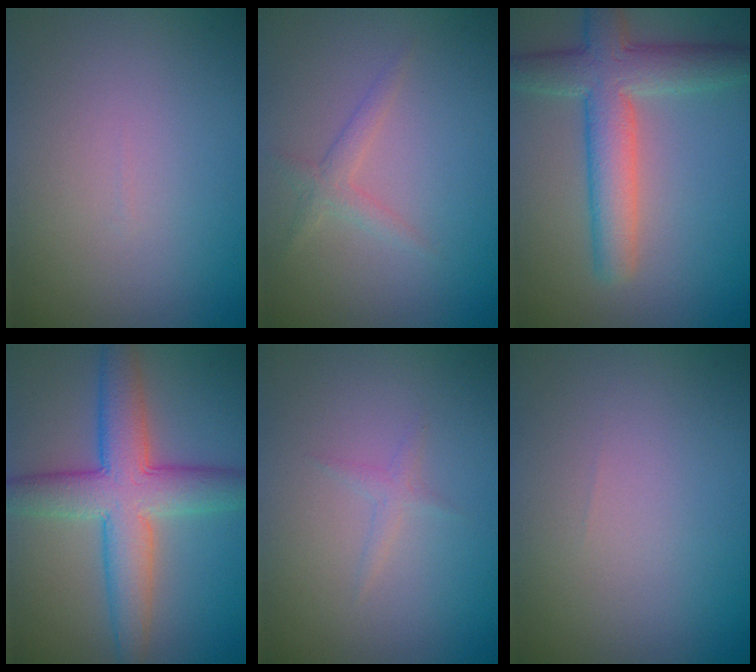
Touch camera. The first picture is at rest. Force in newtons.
{"total": 1.5, "press": 1.5, "slide": 0.1}
{"total": 6.0, "press": 6.0, "slide": 0.1}
{"total": 7.3, "press": 7.3, "slide": 0.2}
{"total": 0.9, "press": 0.9, "slide": 0.0}
{"total": 0.0}